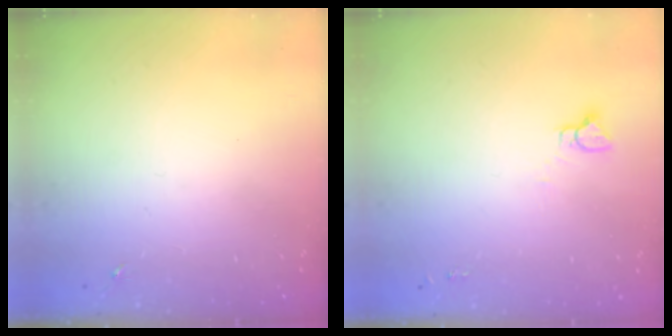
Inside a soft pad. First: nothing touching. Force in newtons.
{"total": 3.3, "press": 3.3, "slide": 0.2}